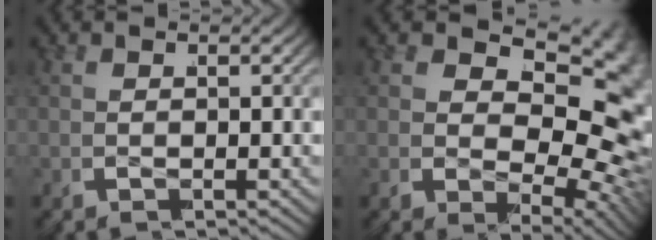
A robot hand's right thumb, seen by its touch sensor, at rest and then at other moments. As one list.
[{"total": 14.8, "force": [-1.0, 9.2, 11.6], "torque": [-0.162, -0.026, -0.005]}]